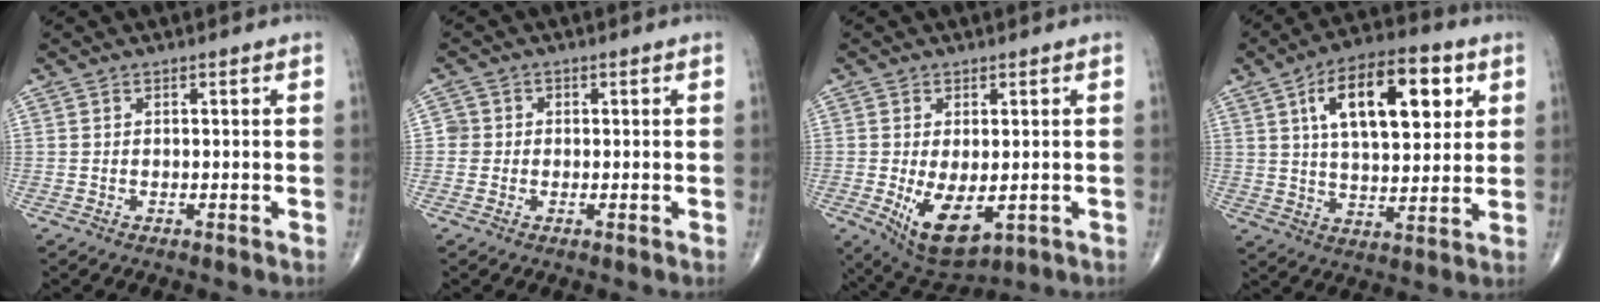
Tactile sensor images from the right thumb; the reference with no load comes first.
{"total": 2.3, "force": [-0.4, 2.3, 0.3], "torque": [0.013, 0.009, -0.013]}
{"total": 9.6, "force": [-2.0, 4.8, 8.1], "torque": [-0.128, -0.019, -0.014]}
{"total": 18.1, "force": [6.2, 8.4, 14.7], "torque": [-0.206, -0.007, 0.097]}